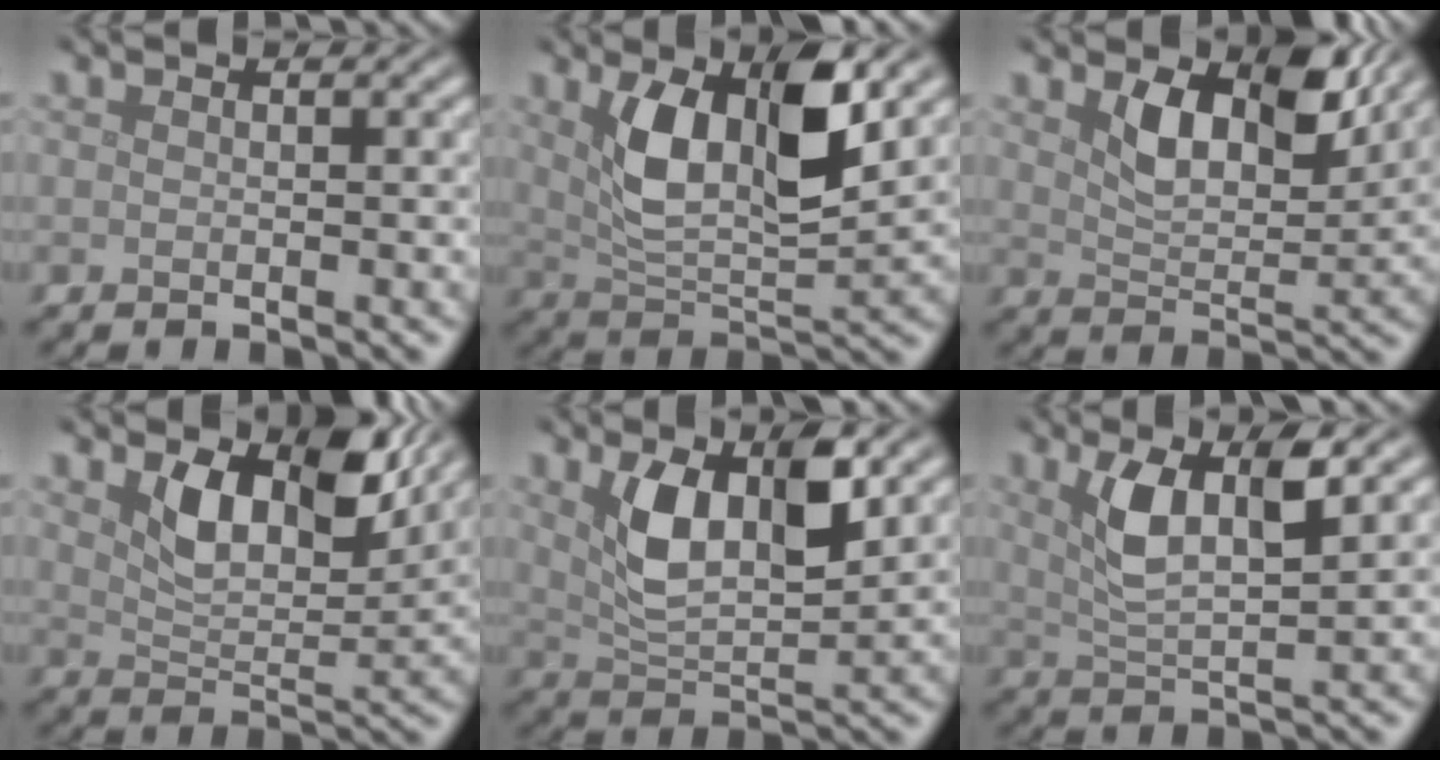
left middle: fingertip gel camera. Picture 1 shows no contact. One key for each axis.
{"total": 7.7, "fx": 2.5, "fy": 3.1, "fz": 6.6, "tx": -0.129, "ty": -0.001, "tz": 0.048}
{"total": 6.0, "fx": 3.0, "fy": 3.0, "fz": 4.2, "tx": -0.080, "ty": -0.010, "tz": 0.045}
{"total": 6.7, "fx": 3.2, "fy": 3.5, "fz": 4.8, "tx": -0.088, "ty": -0.011, "tz": 0.049}
{"total": 6.3, "fx": 2.3, "fy": 2.7, "fz": 5.2, "tx": -0.106, "ty": -0.001, "tz": 0.045}
{"total": 5.0, "fx": 2.1, "fy": 1.5, "fz": 4.2, "tx": -0.091, "ty": 0.003, "tz": 0.040}